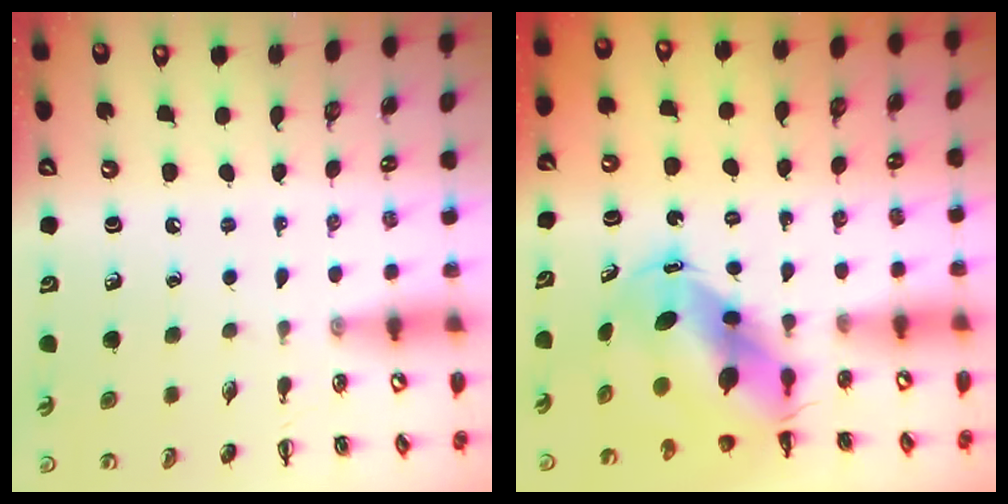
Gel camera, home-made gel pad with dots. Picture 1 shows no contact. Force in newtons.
{"total": 8.0, "press": 7.7, "slide": 2.1}